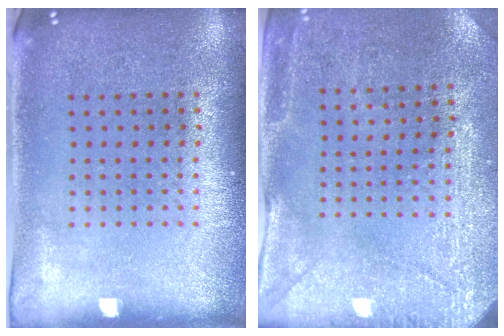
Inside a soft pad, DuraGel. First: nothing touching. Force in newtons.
{"total": 2.8, "press": 2.7, "slide": 0.9}